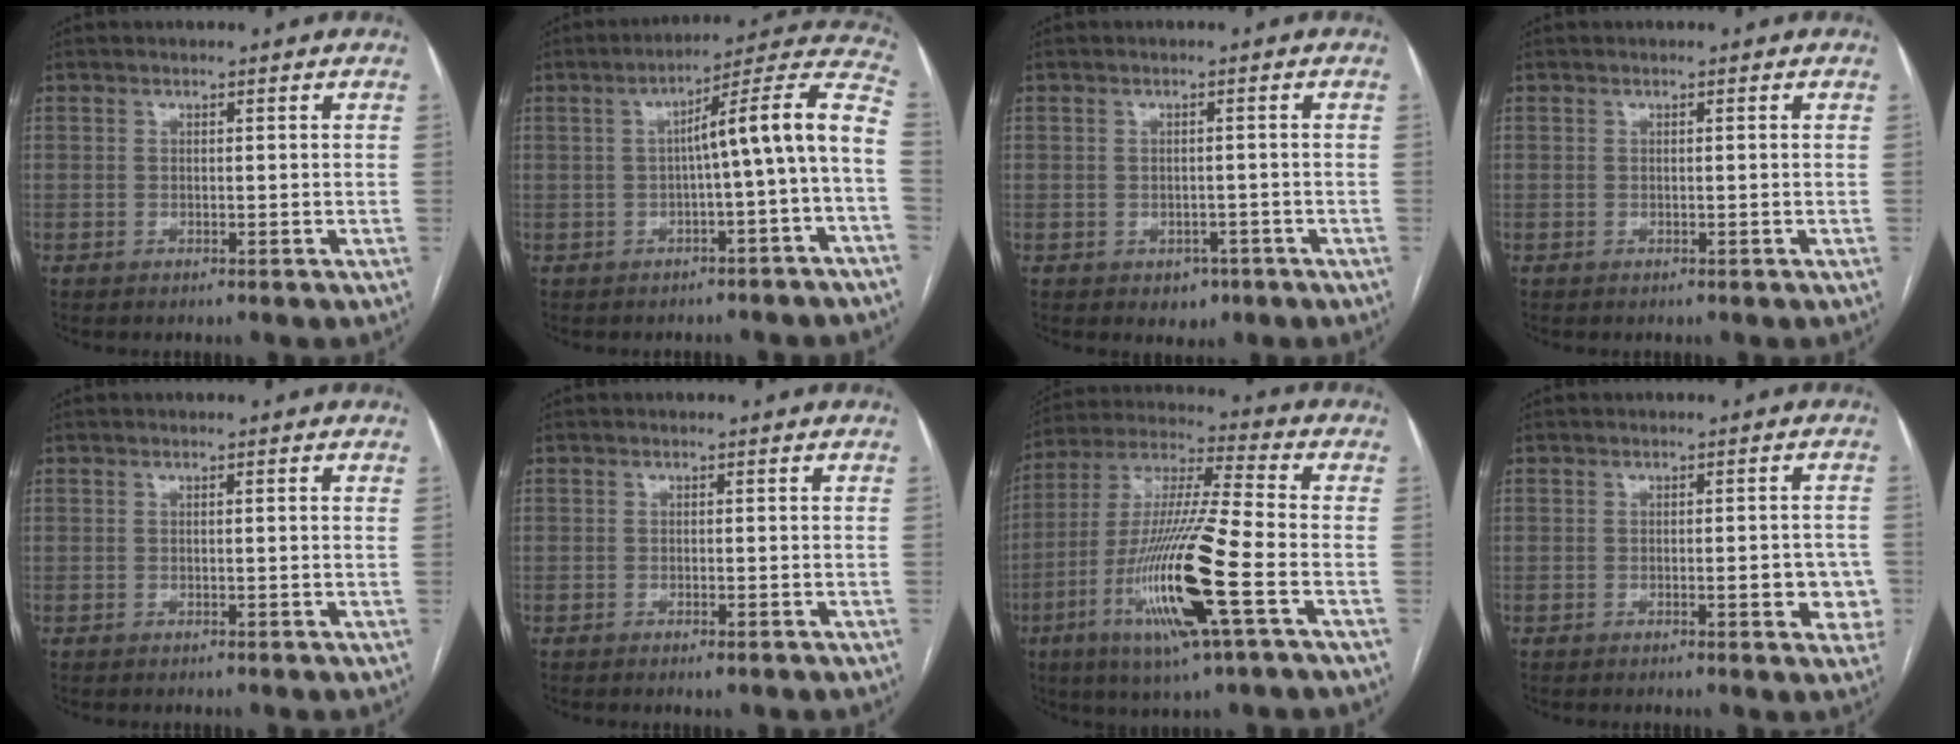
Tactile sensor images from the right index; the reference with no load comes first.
{"total": 12.2, "force": [-1.7, -0.3, 12.1], "torque": [-0.159, 0.039, -0.028]}
{"total": 2.9, "force": [-1.4, 2.2, 1.2], "torque": [-0.007, 0.005, -0.010]}
{"total": 0.0}
{"total": 0.5, "force": [0.1, -0.1, 0.5], "torque": [-0.007, 0.002, 0.002]}
{"total": 1.2, "force": [-0.7, 0.2, 0.9], "torque": [-0.014, -0.002, -0.009]}
{"total": 18.6, "force": [-6.4, 0.6, 17.4], "torque": [-0.363, -0.022, -0.120]}
{"total": 4.8, "force": [-1.3, 1.6, 4.3], "torque": [-0.043, 0.004, -0.012]}